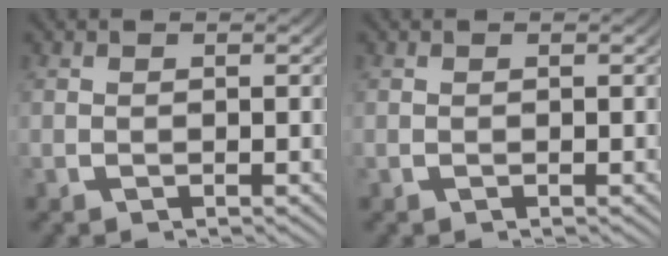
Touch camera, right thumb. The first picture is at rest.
{"total": 0.0}